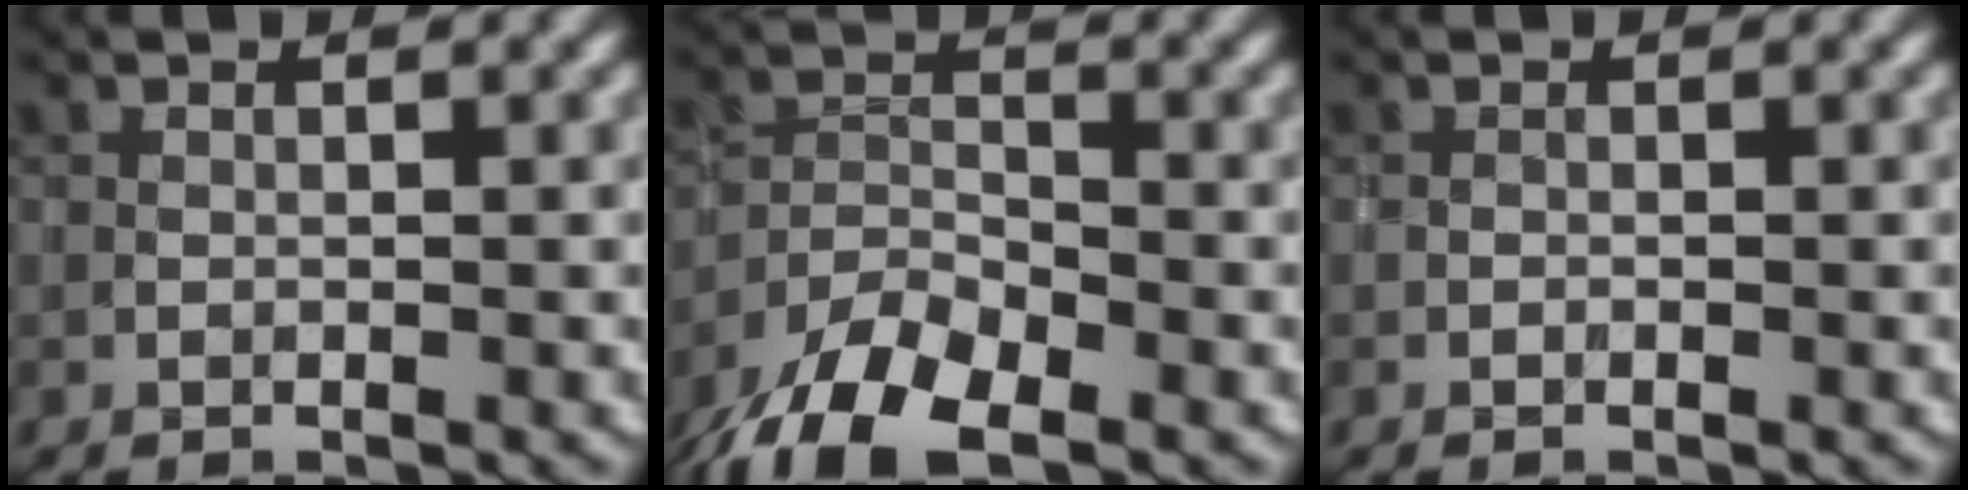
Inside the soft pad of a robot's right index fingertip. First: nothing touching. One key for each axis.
{"total": 8.4, "fx": -5.9, "fy": 3.4, "fz": 4.9, "tx": -0.090, "ty": -0.014, "tz": -0.113}
{"total": 0.0}